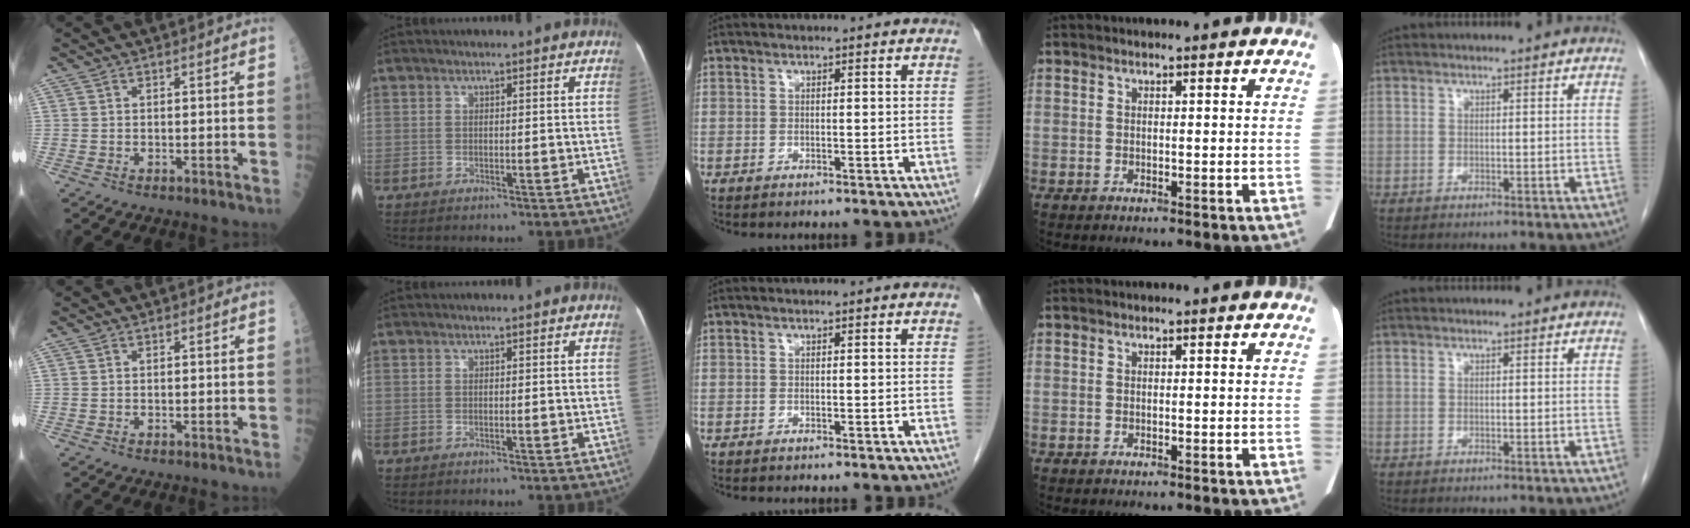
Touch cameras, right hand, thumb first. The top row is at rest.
{}